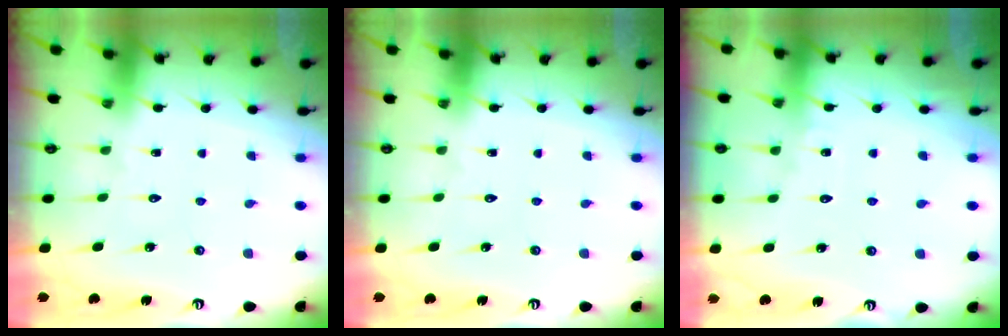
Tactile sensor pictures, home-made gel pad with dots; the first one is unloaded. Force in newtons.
{"total": 0.0}
{"total": 3.2, "press": 3.2, "slide": 0.4}